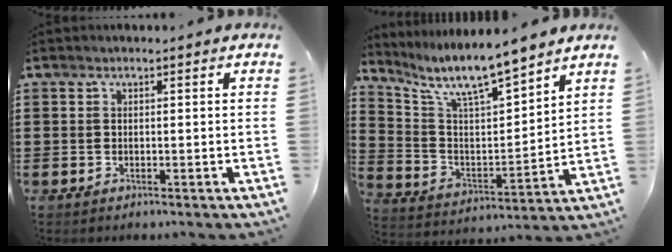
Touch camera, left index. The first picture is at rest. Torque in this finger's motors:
{"motor_torque": [1.06, 1.08, 0.29, 0.21]}